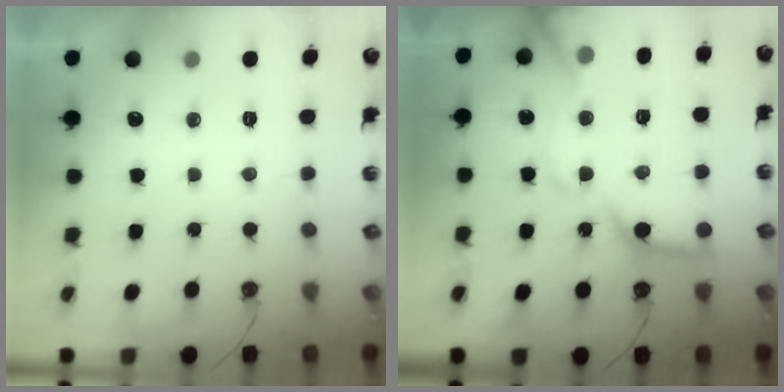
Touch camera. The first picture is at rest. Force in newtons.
{"total": 16.8, "press": 16.7, "slide": 2.1}